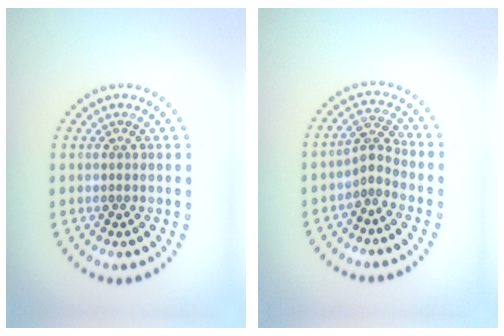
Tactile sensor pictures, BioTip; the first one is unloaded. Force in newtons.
{"total": 2.1, "press": 1.4, "slide": 1.6}